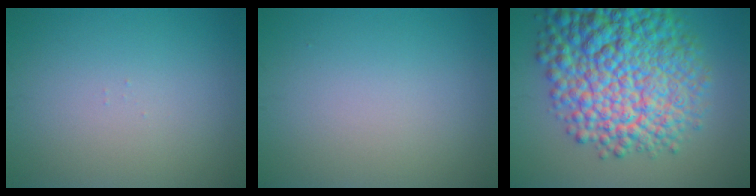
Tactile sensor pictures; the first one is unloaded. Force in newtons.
{"total": 0.0}
{"total": 14.3, "press": 14.3, "slide": 0.5}